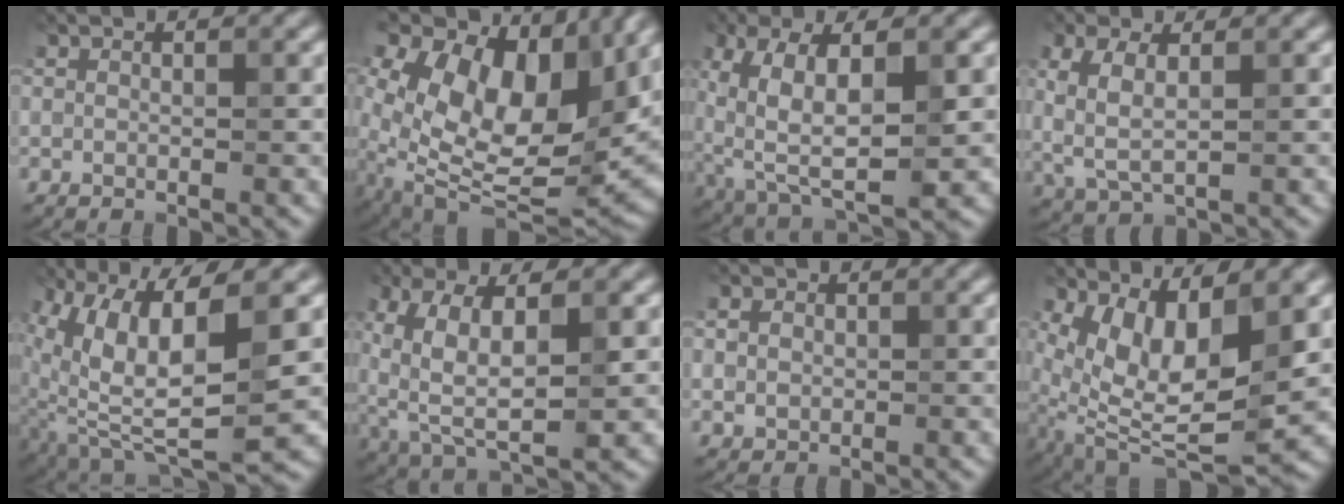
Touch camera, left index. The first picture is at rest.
{"total": 14.9, "force": [4.3, 8.8, 11.2], "torque": [-0.233, 0.004, 0.093]}
{"total": 8.7, "force": [0.6, 3.8, 7.8], "torque": [-0.158, -0.003, 0.017]}
{"total": 3.3, "force": [0.5, 1.4, 2.9], "torque": [-0.080, -0.004, 0.022]}
{"total": 10.5, "force": [1.1, 3.9, 9.7], "torque": [-0.193, -0.021, 0.038]}
{"total": 7.5, "force": [0.5, 3.3, 6.7], "torque": [-0.141, -0.002, 0.018]}
{"total": 1.0, "force": [0.0, 1.0, 0.1], "torque": [-0.007, -0.002, 0.010]}
{"total": 7.9, "force": [1.2, 3.3, 7.1], "torque": [-0.159, -0.018, 0.035]}